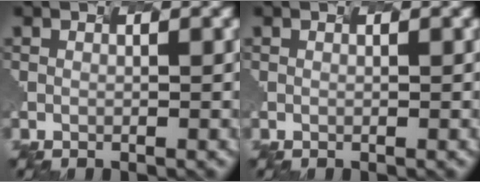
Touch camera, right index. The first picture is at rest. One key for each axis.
{"total": 0.0}